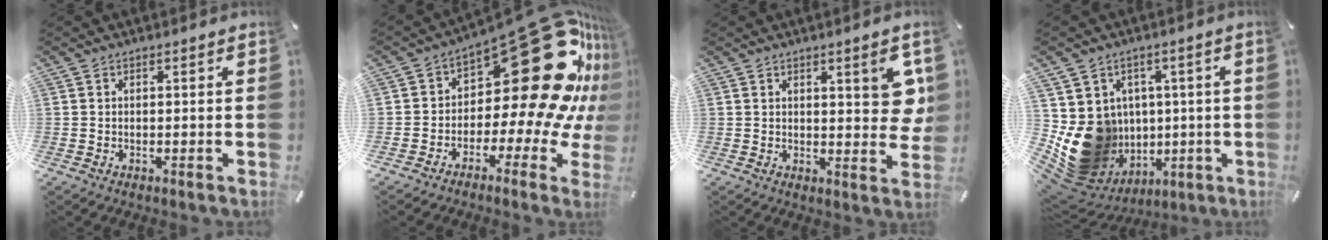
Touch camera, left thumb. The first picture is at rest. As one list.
[{"total": 33.9, "force": [9.9, 16.6, 27.8], "torque": [-0.361, -0.097, 0.192]}, {"total": 7.9, "force": [3.4, 3.2, 6.4], "torque": [-0.075, -0.018, 0.053]}, {"total": 16.7, "force": [-1.6, 15.1, 6.9], "torque": [-0.115, -0.017, -0.001]}]